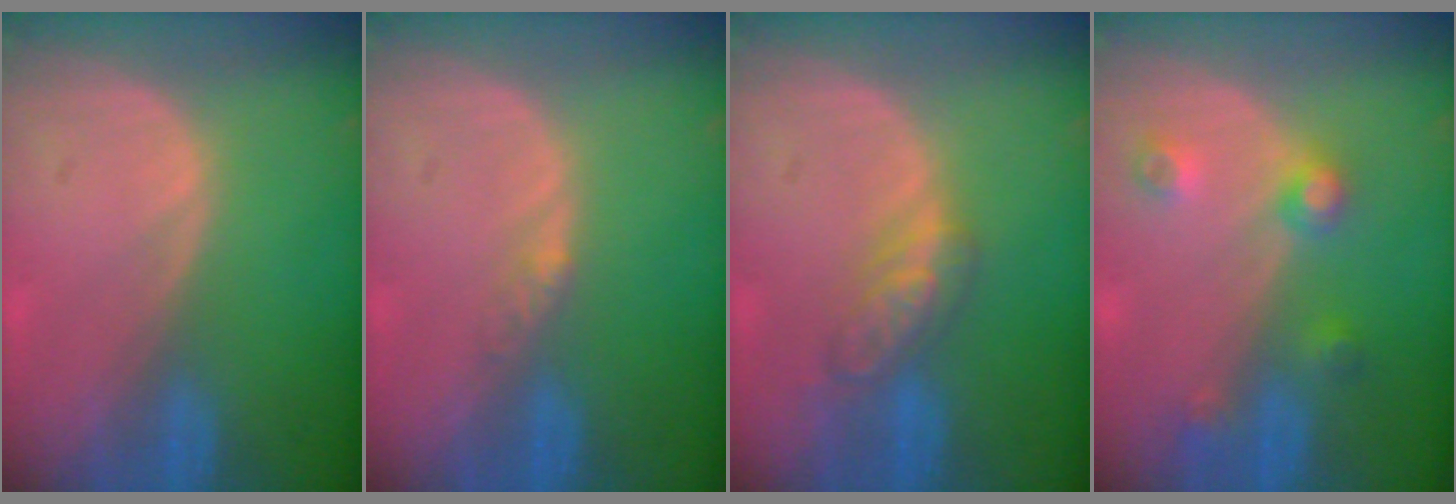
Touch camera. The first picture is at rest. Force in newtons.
{"total": 1.6, "press": 1.3, "slide": 0.9}
{"total": 4.7, "press": 4.7, "slide": 0.2}
{"total": 4.5, "press": 4.0, "slide": 2.1}